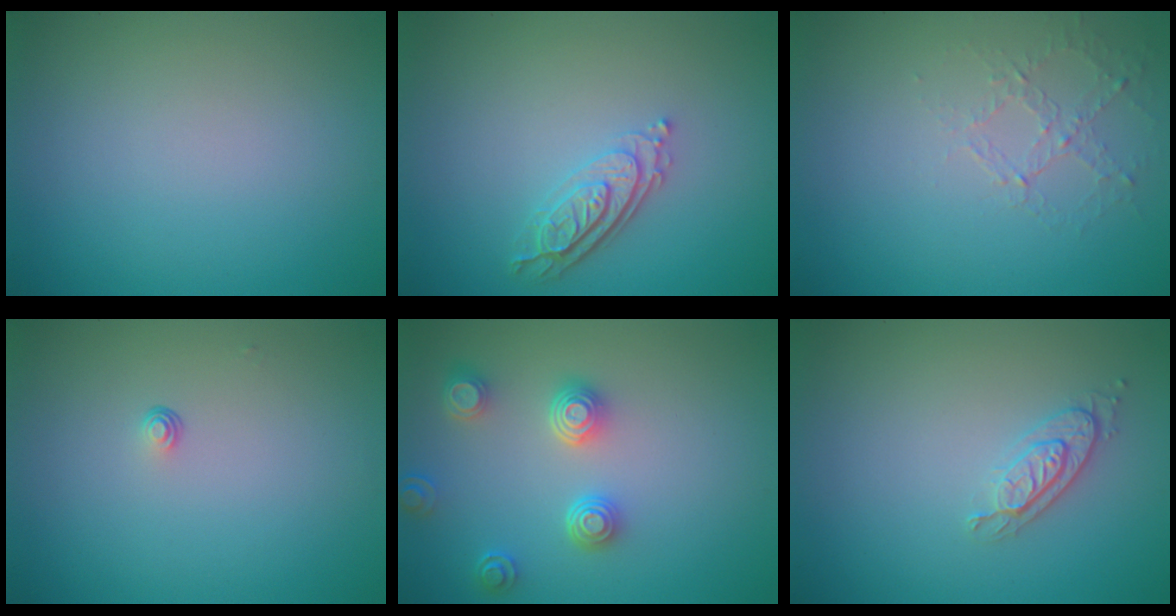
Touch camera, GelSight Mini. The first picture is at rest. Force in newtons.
{"total": 3.1, "press": 2.5, "slide": 1.8}
{"total": 1.1, "press": 0.5, "slide": 1.0}
{"total": 0.6, "press": 0.3, "slide": 0.5}
{"total": 3.9, "press": 3.2, "slide": 2.3}
{"total": 2.1, "press": 1.9, "slide": 0.8}